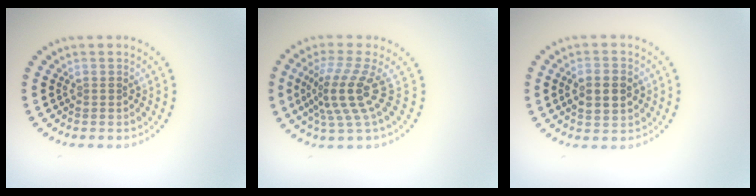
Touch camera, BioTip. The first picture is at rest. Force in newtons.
{"total": 4.3, "press": 2.9, "slide": 3.2}
{"total": 4.3, "press": 4.3, "slide": 0.2}